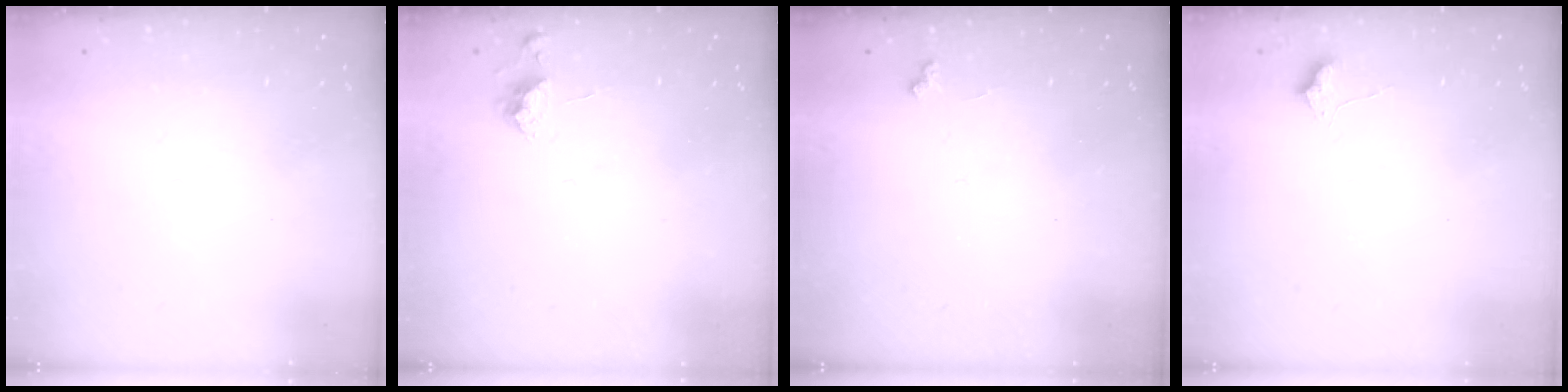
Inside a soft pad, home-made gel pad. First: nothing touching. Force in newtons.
{"total": 4.0, "press": 3.9, "slide": 0.6}
{"total": 2.9, "press": 2.8, "slide": 0.6}
{"total": 6.5, "press": 6.5, "slide": 0.8}